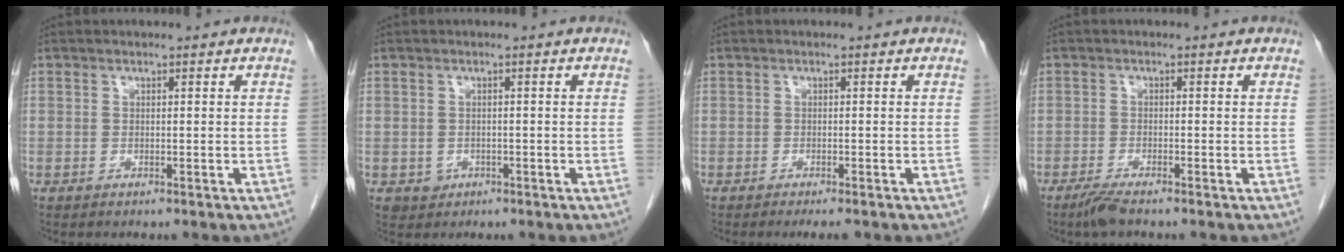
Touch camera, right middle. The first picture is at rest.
{"total": 1.8, "force": [-0.6, 1.7, 0.4], "torque": [-0.004, 0.004, -0.001]}
{"total": 2.4, "force": [-1.9, 0.3, 1.4], "torque": [-0.019, -0.008, -0.024]}
{"total": 2.6, "force": [-2.1, 0.1, 1.5], "torque": [-0.040, -0.008, -0.042]}